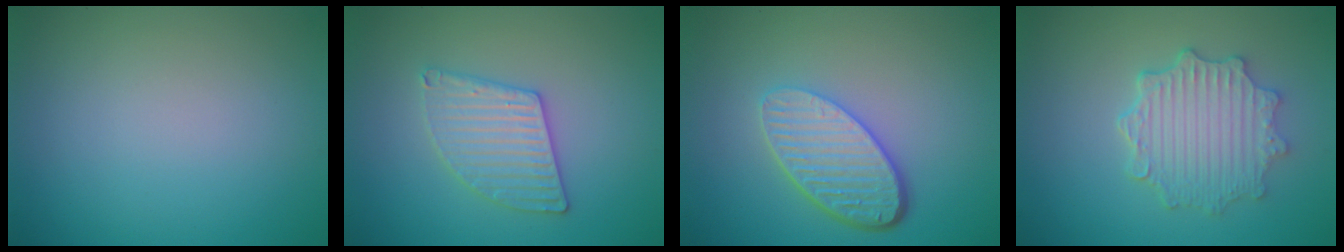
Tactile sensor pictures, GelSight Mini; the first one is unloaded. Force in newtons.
{"total": 3.0, "press": 3.0, "slide": 0.2}
{"total": 5.3, "press": 3.8, "slide": 3.6}
{"total": 4.7, "press": 3.9, "slide": 2.6}